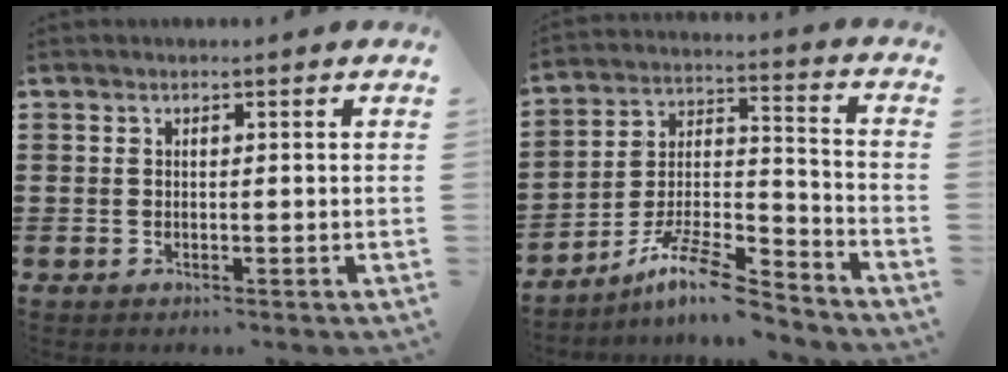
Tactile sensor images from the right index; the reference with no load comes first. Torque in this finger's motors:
{"motor_torque": [0.37, 0.69, -0.25, -0.21]}